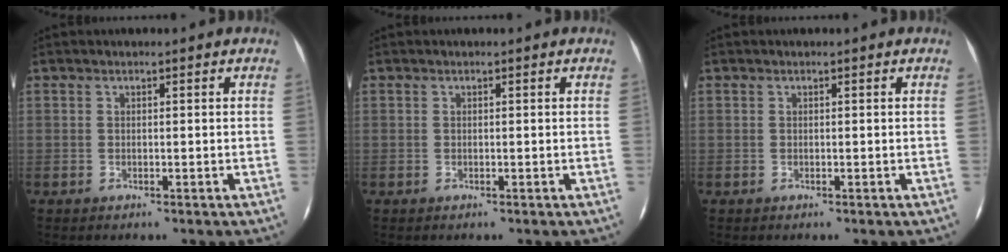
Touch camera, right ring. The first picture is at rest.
{"total": 0.0}
{"total": 0.0}